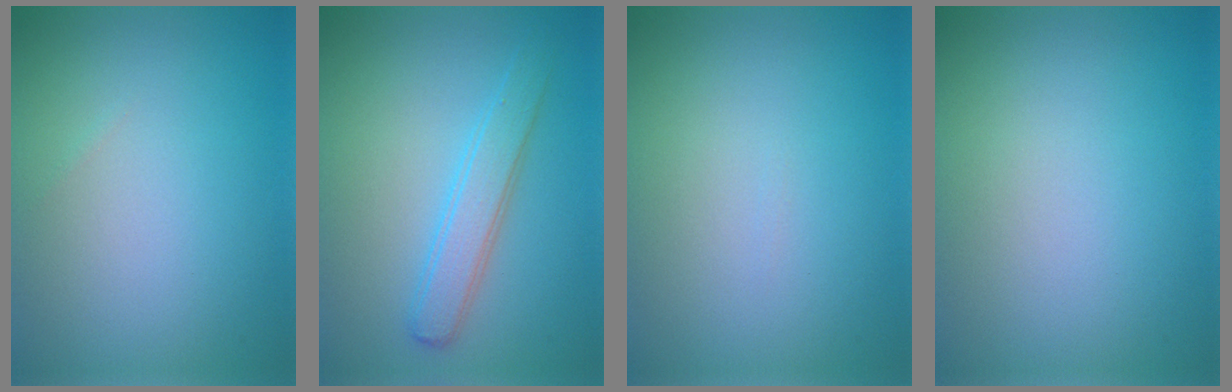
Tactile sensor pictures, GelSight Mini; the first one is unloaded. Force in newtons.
{"total": 2.8, "press": 2.8, "slide": 0.1}
{"total": 0.0}
{"total": 0.0}